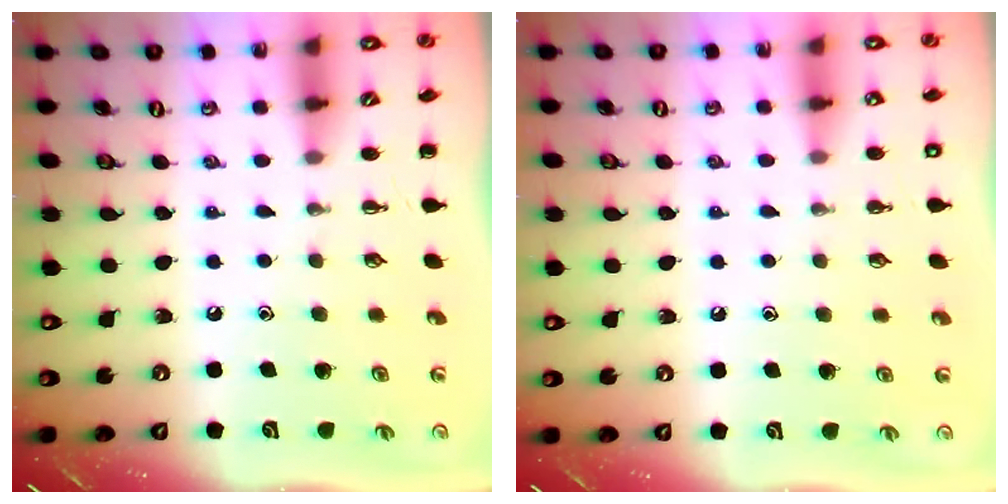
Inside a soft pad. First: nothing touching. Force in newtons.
{"total": 1.4, "press": 1.4, "slide": 0.1}